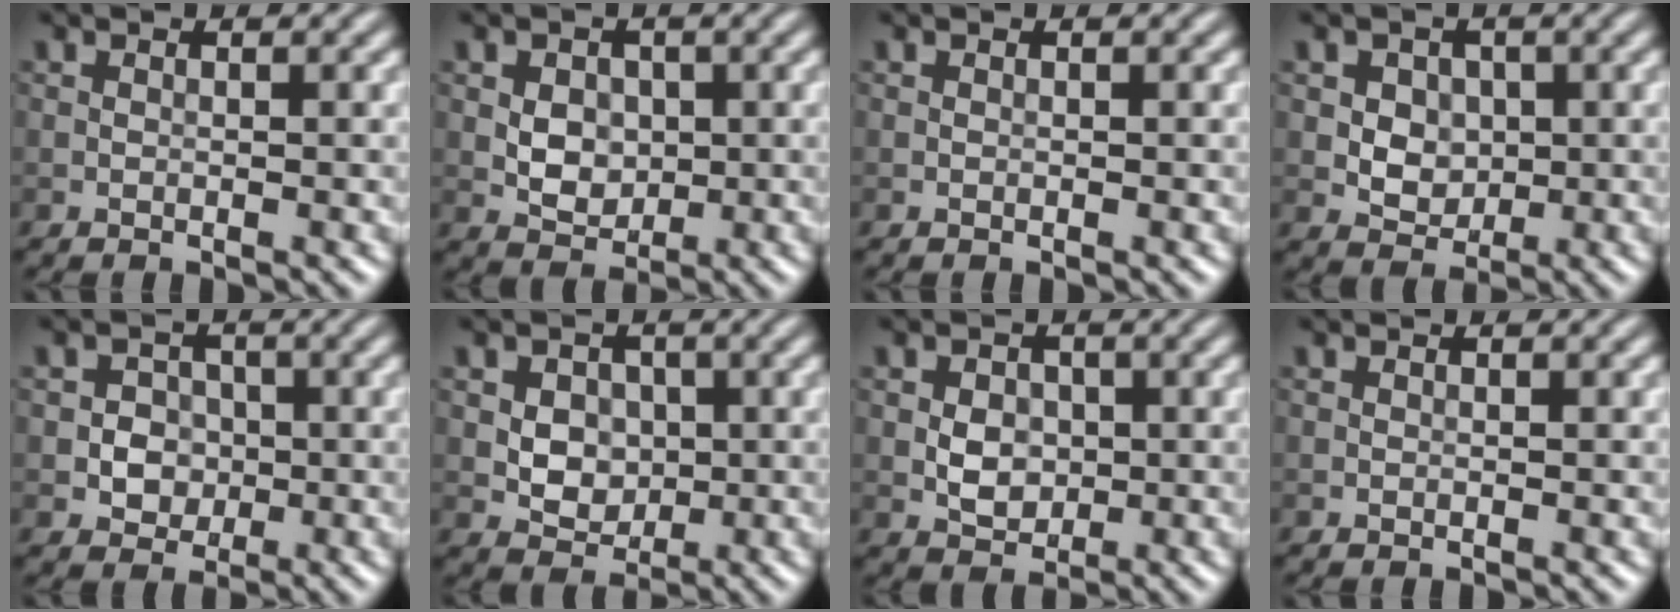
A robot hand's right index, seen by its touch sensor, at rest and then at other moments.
{"total": 3.1, "force": [0.3, 2.4, 1.9], "torque": [-0.030, 0.000, 0.004]}
{"total": 0.0}
{"total": 3.4, "force": [0.6, 2.8, 1.9], "torque": [-0.030, 0.001, 0.014]}
{"total": 2.6, "force": [-0.4, 2.4, 1.1], "torque": [-0.006, -0.001, -0.013]}
{"total": 4.0, "force": [0.6, 3.2, 2.3], "torque": [-0.032, 0.001, 0.008]}
{"total": 2.7, "force": [-0.1, 2.2, 1.7], "torque": [-0.029, 0.000, -0.003]}
{"total": 0.0}